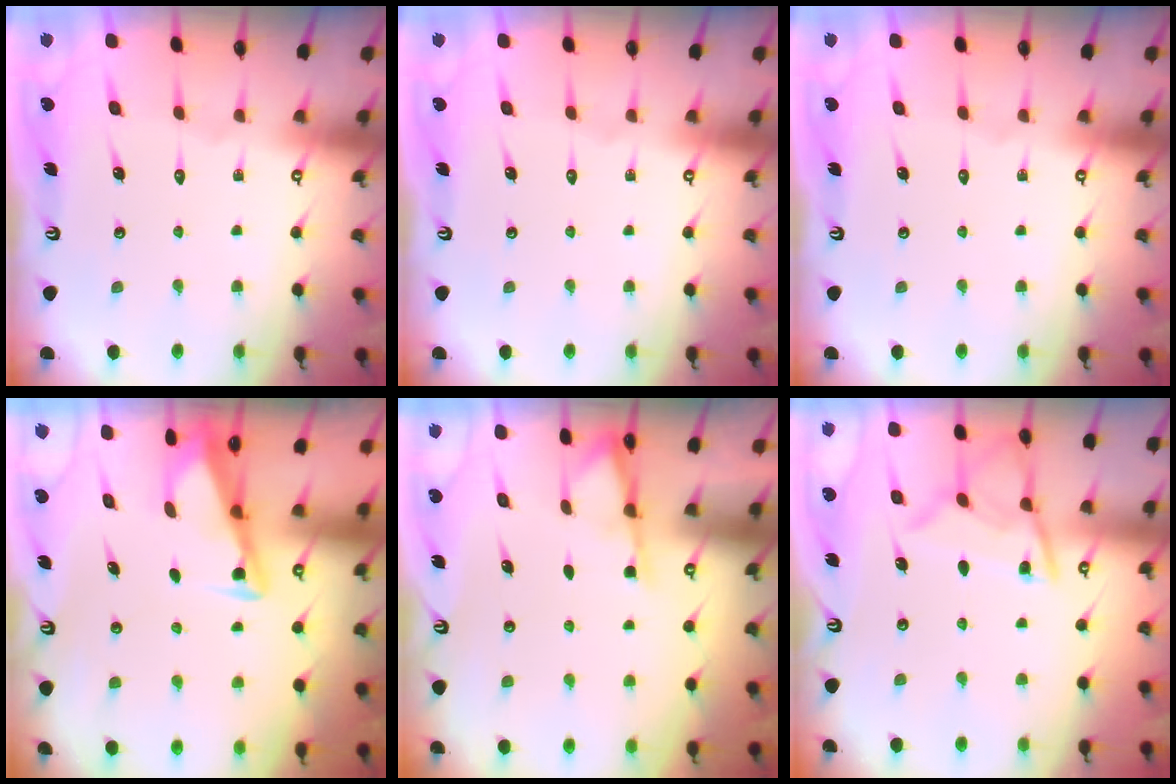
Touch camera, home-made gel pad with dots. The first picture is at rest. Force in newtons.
{"total": 0.0}
{"total": 0.0}
{"total": 3.5, "press": 3.4, "slide": 0.3}
{"total": 2.2, "press": 2.2, "slide": 0.5}
{"total": 11.1, "press": 11.1, "slide": 1.2}